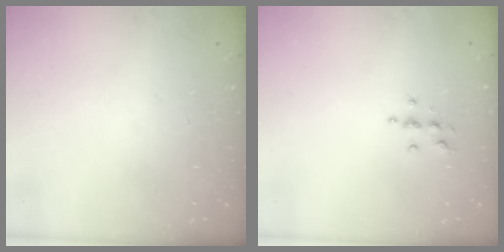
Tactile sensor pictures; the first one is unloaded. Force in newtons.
{"total": 3.9, "press": 3.8, "slide": 0.5}